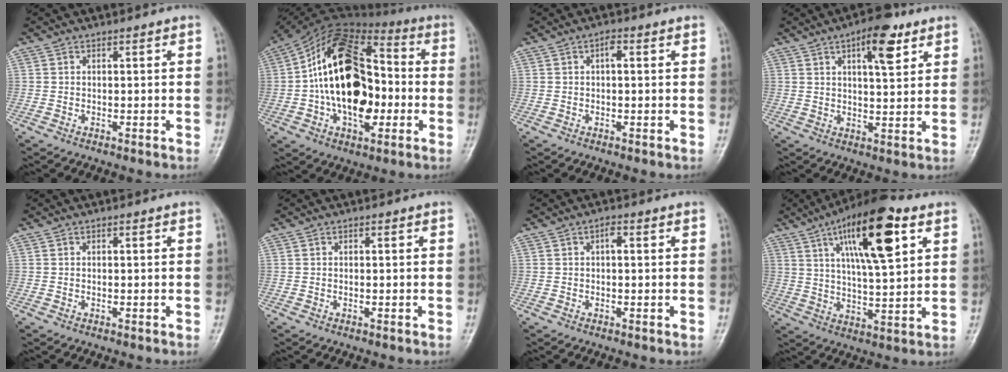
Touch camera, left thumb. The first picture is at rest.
{"total": 22.8, "force": [-1.7, 14.0, 17.9], "torque": [-0.282, 0.033, -0.031]}
{"total": 1.7, "force": [0.4, 0.7, 1.5], "torque": [-0.024, 0.003, 0.002]}
{"total": 8.6, "force": [4.4, 3.2, 6.7], "torque": [-0.081, -0.019, 0.062]}
{"total": 0.0}
{"total": 0.0}
{"total": 1.5, "force": [0.4, 0.6, 1.3], "torque": [-0.020, 0.003, 0.002]}
{"total": 18.3, "force": [8.1, 5.5, 15.5], "torque": [-0.234, -0.019, 0.131]}